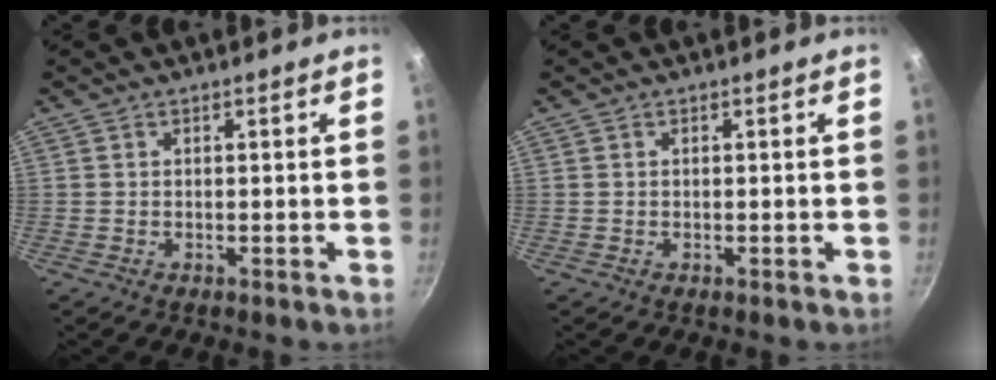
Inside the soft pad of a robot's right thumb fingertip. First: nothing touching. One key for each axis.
{"total": 0.0}